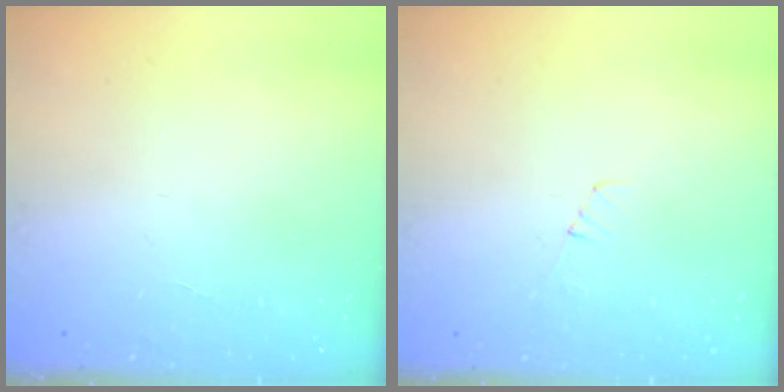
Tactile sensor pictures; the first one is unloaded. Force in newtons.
{"total": 3.5, "press": 3.4, "slide": 0.5}